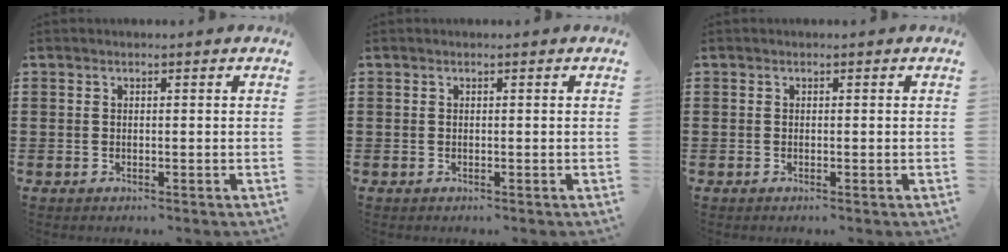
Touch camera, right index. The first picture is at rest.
{"total": 0.0}
{"total": 0.0}